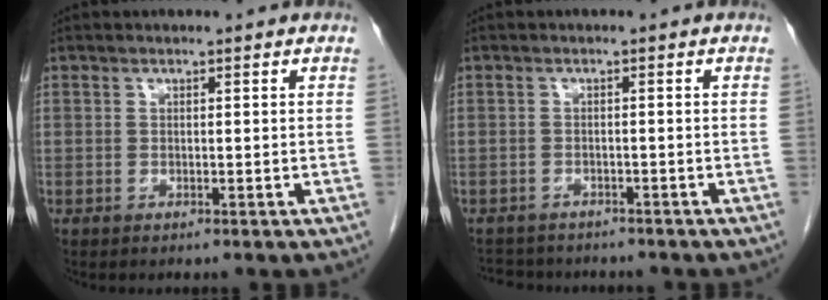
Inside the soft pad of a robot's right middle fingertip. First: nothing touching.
{"total": 6.5, "force": [-5.9, 2.4, 1.3], "torque": [-0.023, 0.002, -0.080]}